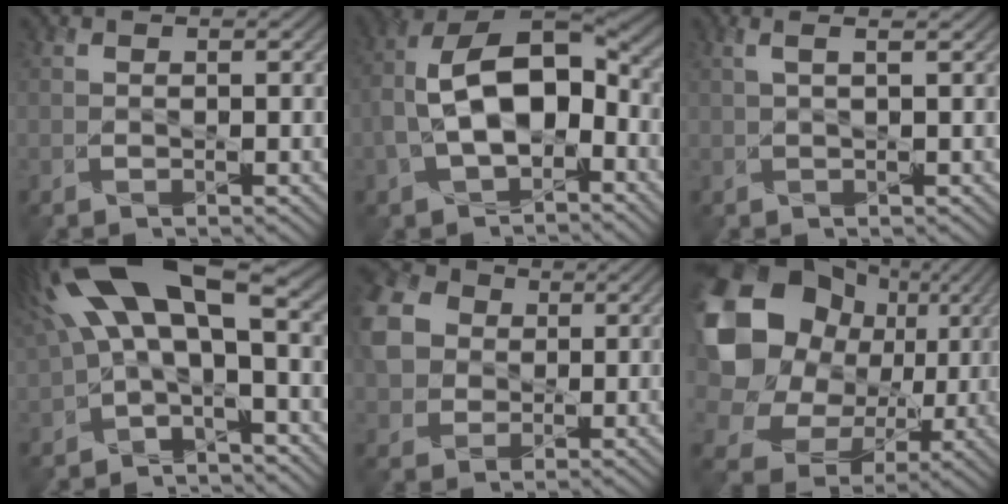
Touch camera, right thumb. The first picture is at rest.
{"total": 13.2, "force": [-2.0, 7.7, 10.5], "torque": [-0.212, 0.007, -0.038]}
{"total": 2.3, "force": [0.9, 0.5, 2.0], "torque": [-0.025, 0.006, -0.002]}
{"total": 15.4, "force": [3.4, 6.4, 13.5], "torque": [-0.283, 0.020, 0.060]}
{"total": 9.0, "force": [1.5, 7.4, 4.9], "torque": [-0.147, 0.018, 0.026]}
{"total": 19.2, "force": [4.2, 16.1, 9.7], "torque": [-0.250, 0.005, 0.096]}